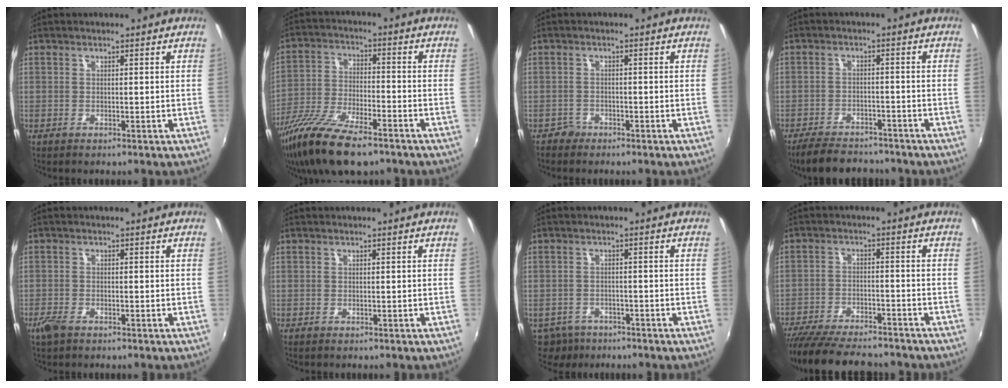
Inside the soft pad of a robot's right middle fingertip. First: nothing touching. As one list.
[{"total": 16.8, "force": [-11.9, 5.0, 10.7], "torque": [-0.226, -0.044, -0.220]}, {"total": 1.8, "force": [-1.4, 1.1, -0.2], "torque": [0.000, 0.004, -0.026]}, {"total": 10.6, "force": [-9.0, 3.7, 4.1], "torque": [-0.100, -0.006, -0.136]}, {"total": 2.9, "force": [-2.1, 1.2, 1.6], "torque": [-0.040, -0.007, -0.043]}, {"total": 0.0}, {"total": 7.0, "force": [-5.2, 4.0, 2.3], "torque": [-0.064, -0.016, -0.081]}, {"total": 17.4, "force": [-15.1, 4.1, 7.7], "torque": [-0.159, -0.027, -0.234]}]